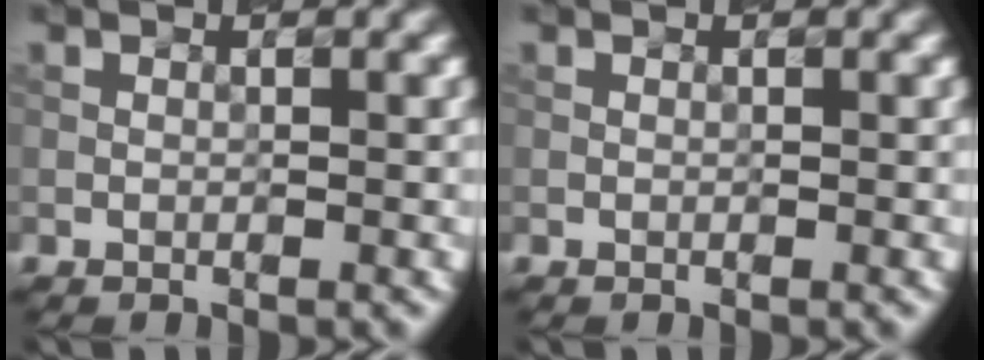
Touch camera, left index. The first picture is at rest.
{"total": 0.0}